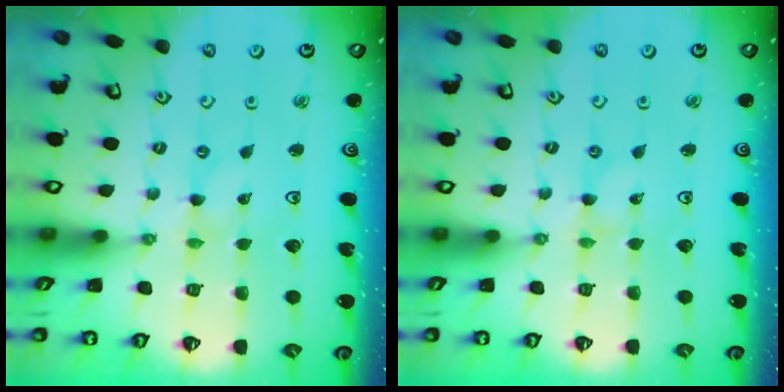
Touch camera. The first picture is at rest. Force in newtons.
{"total": 0.0}